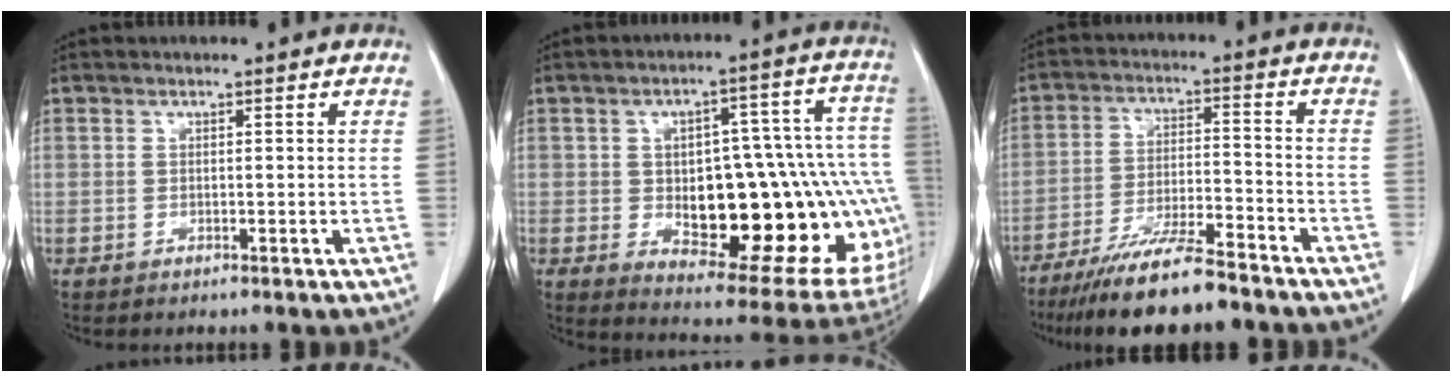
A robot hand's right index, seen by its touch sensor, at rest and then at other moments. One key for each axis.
{"total": 29.1, "fx": -4.0, "fy": 10.0, "fz": 27.0, "tx": -0.298, "ty": 0.034, "tz": -0.026}
{"total": 12.4, "fx": -10.2, "fy": 1.0, "fz": 6.9, "tx": -0.114, "ty": -0.023, "tz": -0.172}